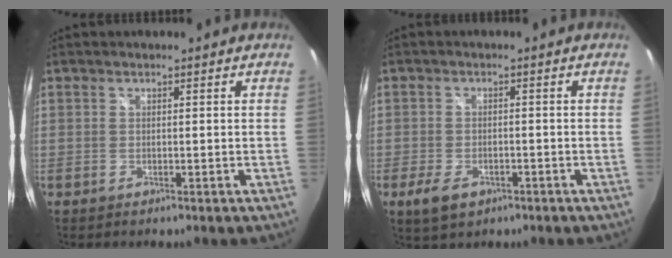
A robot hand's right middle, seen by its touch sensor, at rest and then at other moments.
{"total": 5.7, "force": [-3.1, 3.2, 3.5], "torque": [-0.085, -0.014, -0.051]}